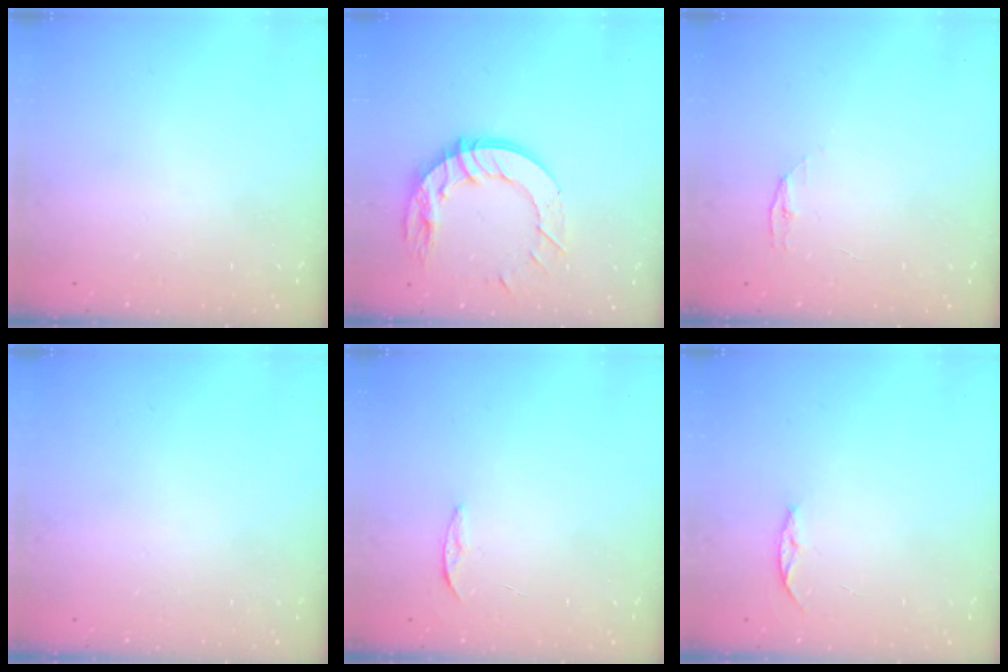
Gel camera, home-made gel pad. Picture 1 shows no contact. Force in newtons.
{"total": 14.0, "press": 13.9, "slide": 1.5}
{"total": 3.8, "press": 3.8, "slide": 0.5}
{"total": 0.0}
{"total": 3.7, "press": 3.7, "slide": 0.5}
{"total": 4.1, "press": 4.1, "slide": 0.5}